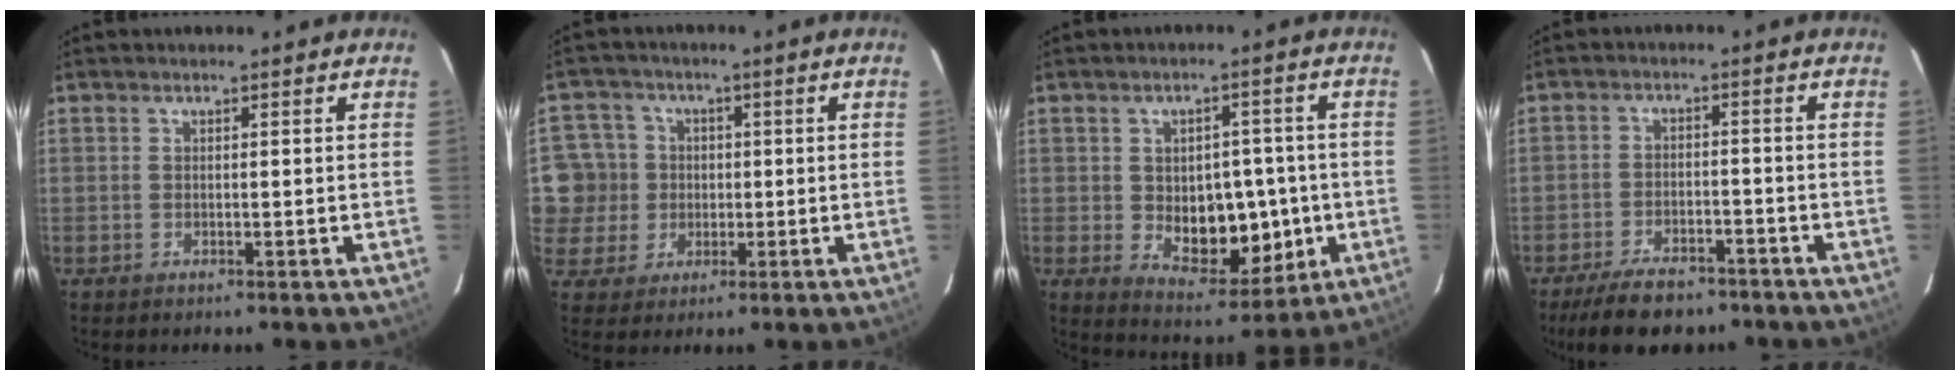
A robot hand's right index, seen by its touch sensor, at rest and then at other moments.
{"total": 8.3, "force": [0.4, 8.3, 0.9], "torque": [-0.030, 0.025, 0.018]}
{"total": 10.8, "force": [-1.1, 6.5, 8.5], "torque": [-0.113, 0.007, -0.002]}
{"total": 8.3, "force": [-6.7, 3.5, 3.5], "torque": [-0.063, -0.006, -0.112]}